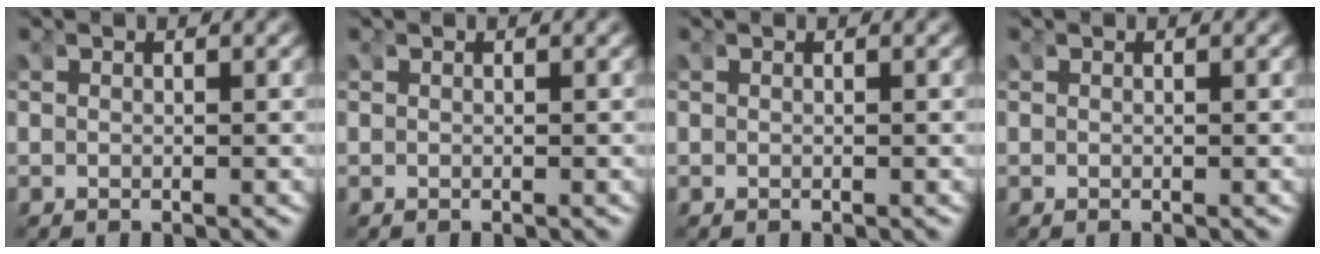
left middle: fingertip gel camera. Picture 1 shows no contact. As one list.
[{"total": 0.0}, {"total": 0.0}, {"total": 0.0}]